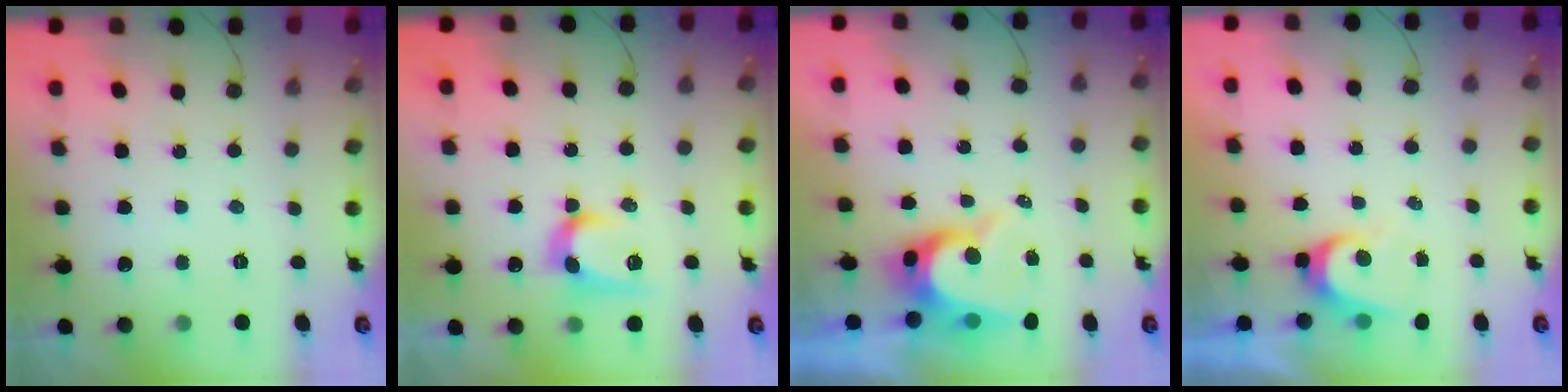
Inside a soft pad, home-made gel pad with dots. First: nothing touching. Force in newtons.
{"total": 10.9, "press": 10.9, "slide": 0.3}
{"total": 9.3, "press": 9.3, "slide": 0.8}
{"total": 5.0, "press": 5.0, "slide": 0.5}